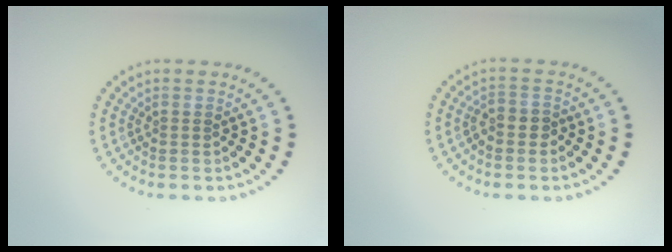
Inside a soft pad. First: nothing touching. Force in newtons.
{"total": 1.9, "press": 1.7, "slide": 0.8}